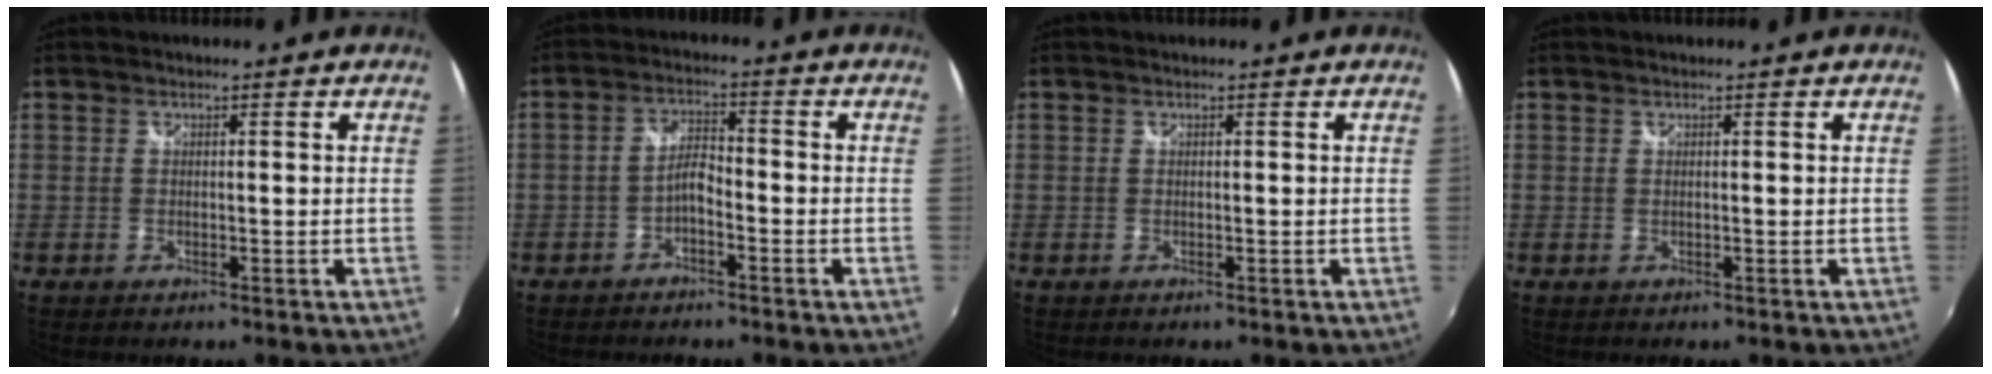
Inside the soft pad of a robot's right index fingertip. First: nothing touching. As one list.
[{"total": 3.4, "force": [-2.2, 1.2, 2.3], "torque": [-0.050, 0.010, -0.041]}, {"total": 0.0}, {"total": 0.0}]